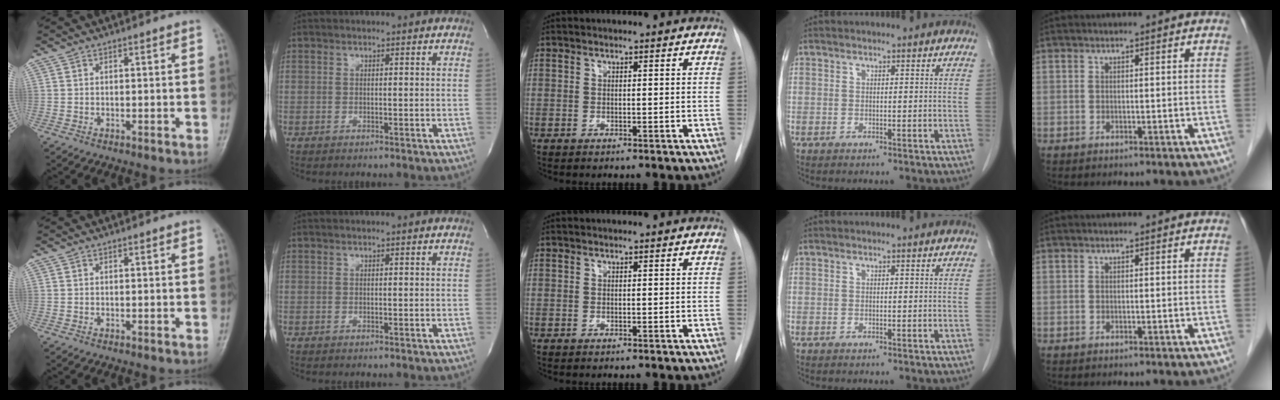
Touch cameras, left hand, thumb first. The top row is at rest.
{}